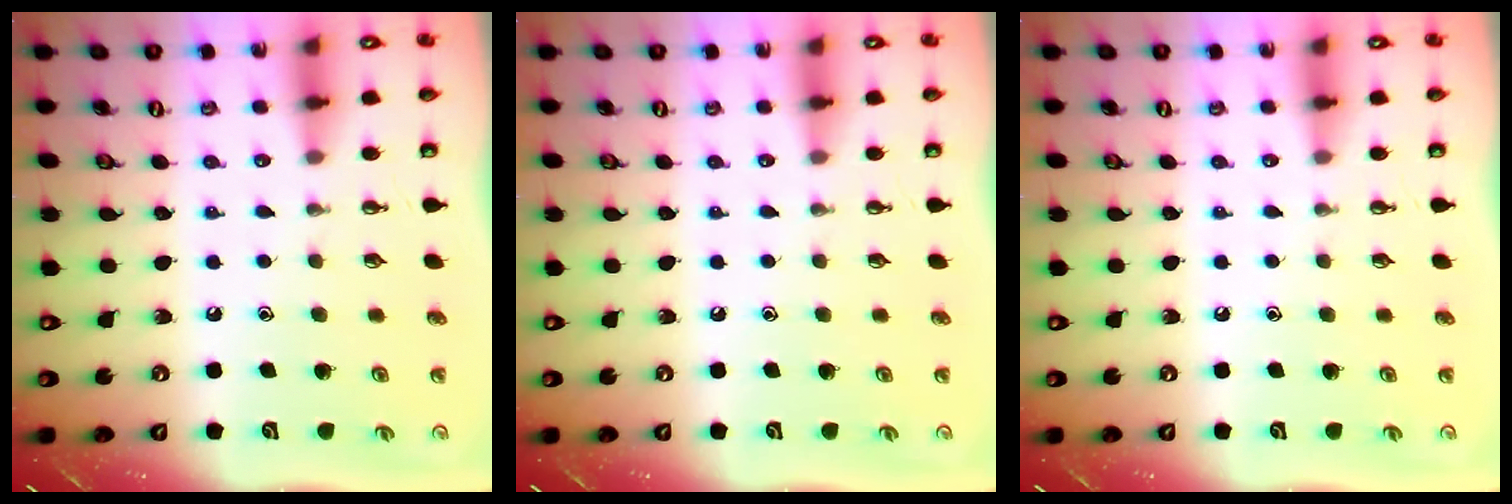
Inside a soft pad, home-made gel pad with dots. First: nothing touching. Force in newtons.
{"total": 0.0}
{"total": 0.0}